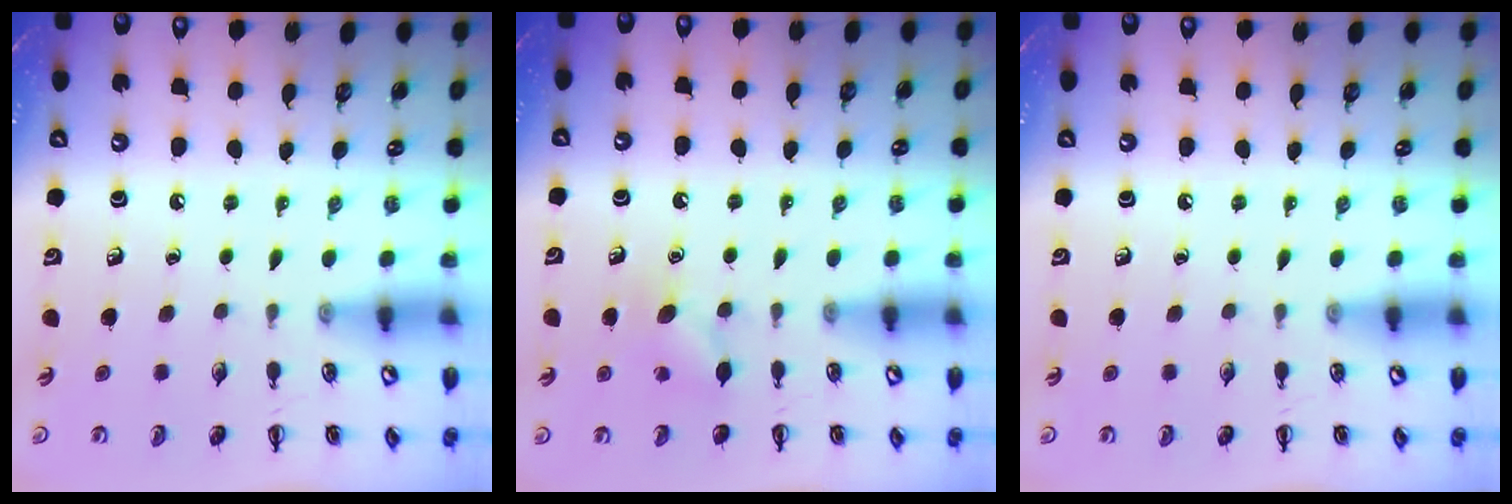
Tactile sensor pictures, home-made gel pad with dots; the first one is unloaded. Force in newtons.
{"total": 5.7, "press": 5.5, "slide": 1.5}
{"total": 0.0}